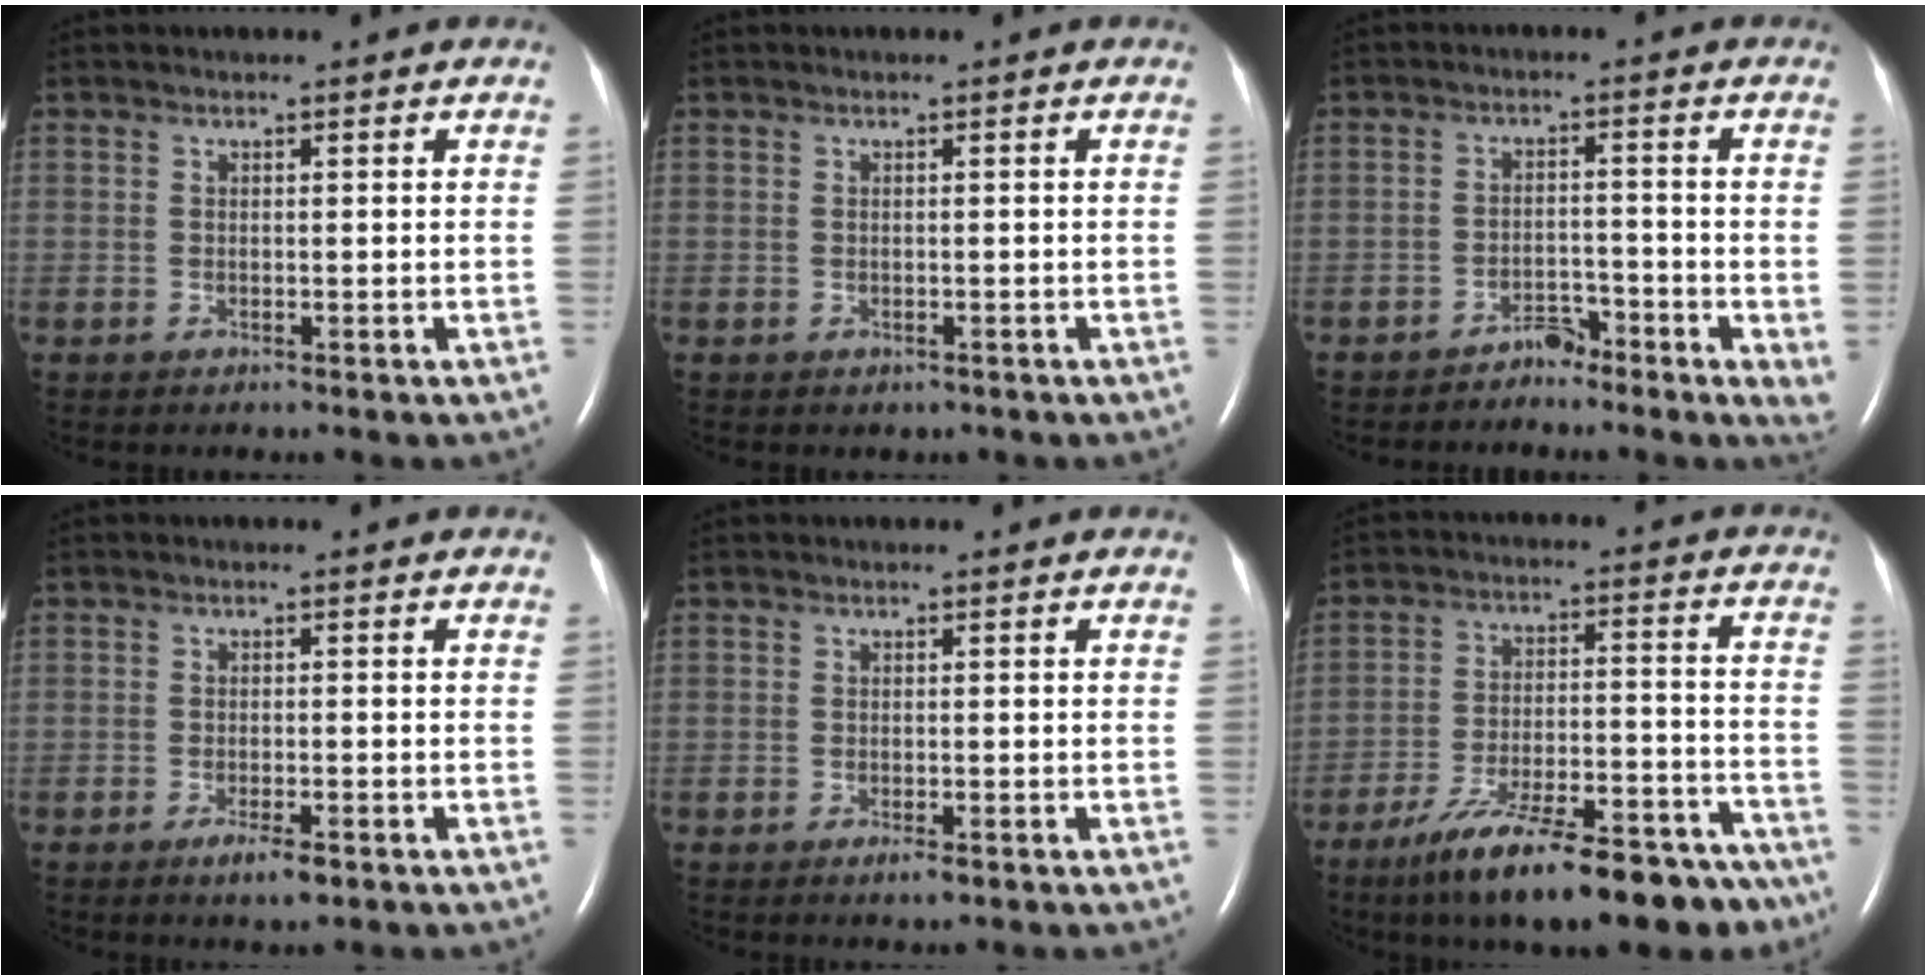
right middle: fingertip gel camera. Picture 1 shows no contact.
{"total": 0.6, "force": [-0.3, 0.5, 0.1], "torque": [-0.006, 0.001, 0.000]}
{"total": 3.3, "force": [-2.6, 1.1, 1.6], "torque": [-0.010, 0.002, -0.042]}
{"total": 3.0, "force": [-1.9, 0.6, 2.3], "torque": [-0.043, -0.003, -0.029]}
{"total": 1.4, "force": [-0.8, 0.3, 1.0], "torque": [-0.020, -0.003, -0.012]}
{"total": 21.5, "force": [-16.6, 5.5, 12.4], "torque": [-0.145, 0.021, -0.254]}